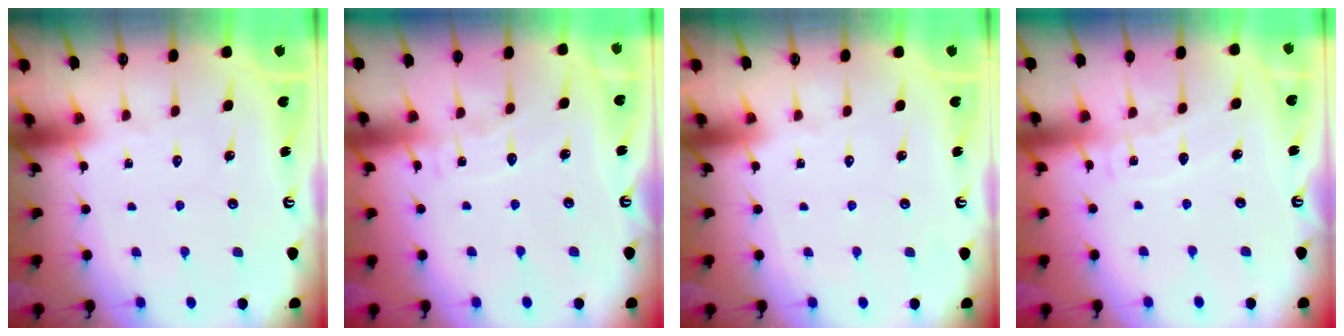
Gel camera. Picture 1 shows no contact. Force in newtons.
{"total": 5.1, "press": 5.1, "slide": 0.5}
{"total": 0.0}
{"total": 5.5, "press": 5.5, "slide": 0.6}